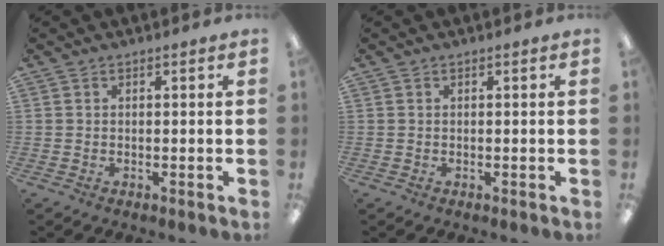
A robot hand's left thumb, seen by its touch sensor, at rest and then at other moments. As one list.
[{"total": 0.0}]